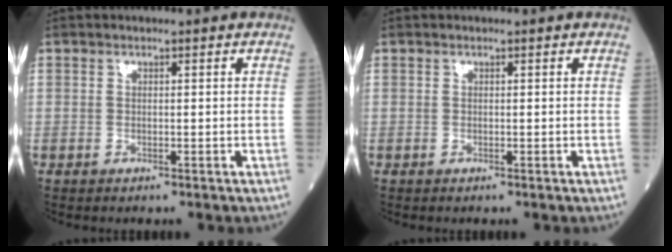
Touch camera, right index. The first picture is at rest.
{"total": 0.0}